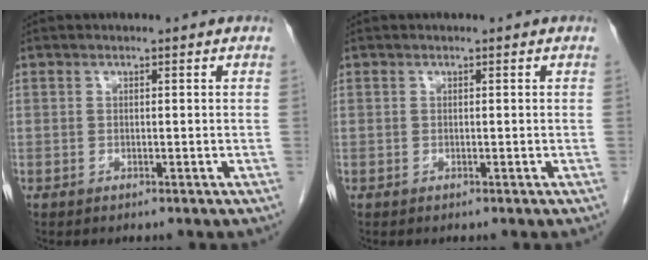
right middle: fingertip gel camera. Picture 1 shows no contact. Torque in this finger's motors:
{"motor_torque": [0.11, -0.07, -0.01, -0.01]}